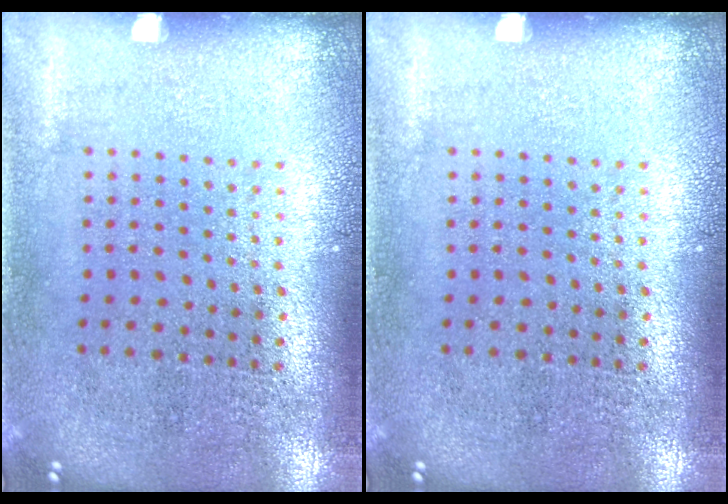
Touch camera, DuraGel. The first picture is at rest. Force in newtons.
{"total": 0.0}